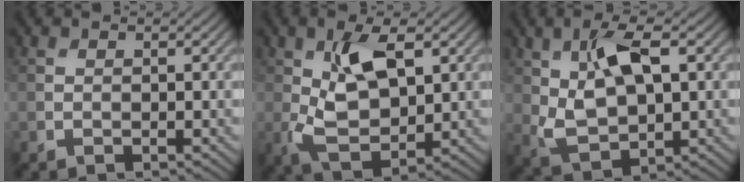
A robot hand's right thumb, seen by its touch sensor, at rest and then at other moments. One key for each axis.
{"total": 8.6, "fx": 2.1, "fy": 4.4, "fz": 7.1, "tx": -0.151, "ty": -0.002, "tz": 0.038}
{"total": 9.6, "fx": 2.8, "fy": 4.8, "fz": 7.9, "tx": -0.167, "ty": 0.002, "tz": 0.048}